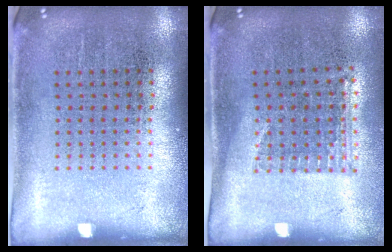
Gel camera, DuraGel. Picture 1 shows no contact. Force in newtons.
{"total": 1.1, "press": 0.9, "slide": 0.6}